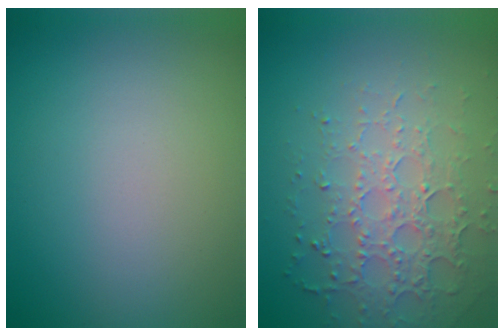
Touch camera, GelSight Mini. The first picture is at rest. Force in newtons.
{"total": 4.2, "press": 3.8, "slide": 1.6}